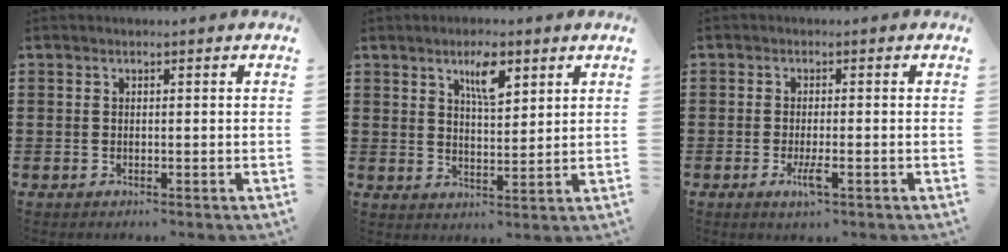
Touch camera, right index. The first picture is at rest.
{"total": 5.7, "force": [3.3, 1.8, 4.3], "torque": [-0.069, -0.002, 0.050]}
{"total": 3.2, "force": [-1.4, 0.5, 2.8], "torque": [-0.067, -0.012, -0.029]}